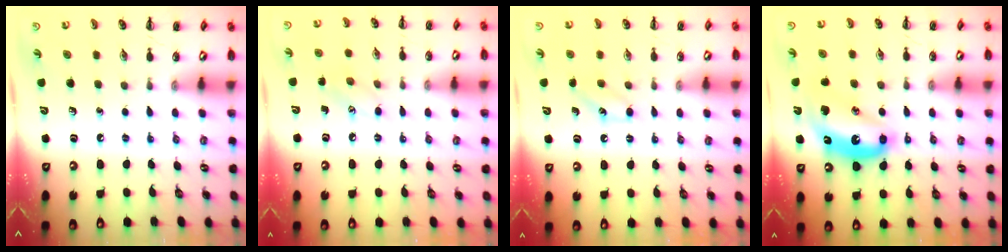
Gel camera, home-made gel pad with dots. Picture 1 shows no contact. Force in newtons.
{"total": 5.6, "press": 5.4, "slide": 1.4}
{"total": 6.2, "press": 6.0, "slide": 1.7}
{"total": 12.8, "press": 12.7, "slide": 1.4}